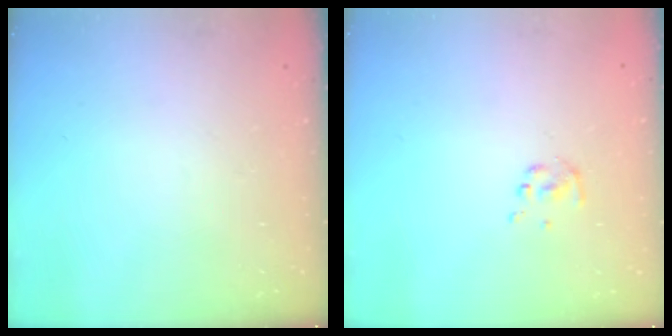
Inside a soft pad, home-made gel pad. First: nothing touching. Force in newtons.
{"total": 2.3, "press": 2.3, "slide": 0.4}